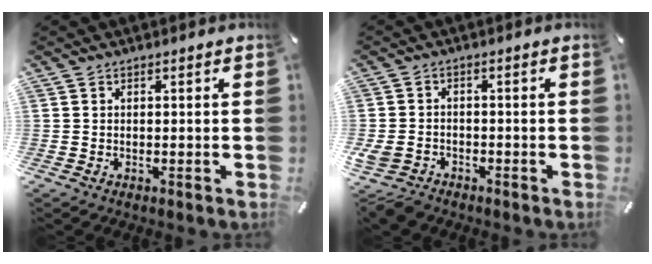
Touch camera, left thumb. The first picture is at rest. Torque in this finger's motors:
{"motor_torque": [0.26, 1.68, 0.27, 0.17, 0.36]}